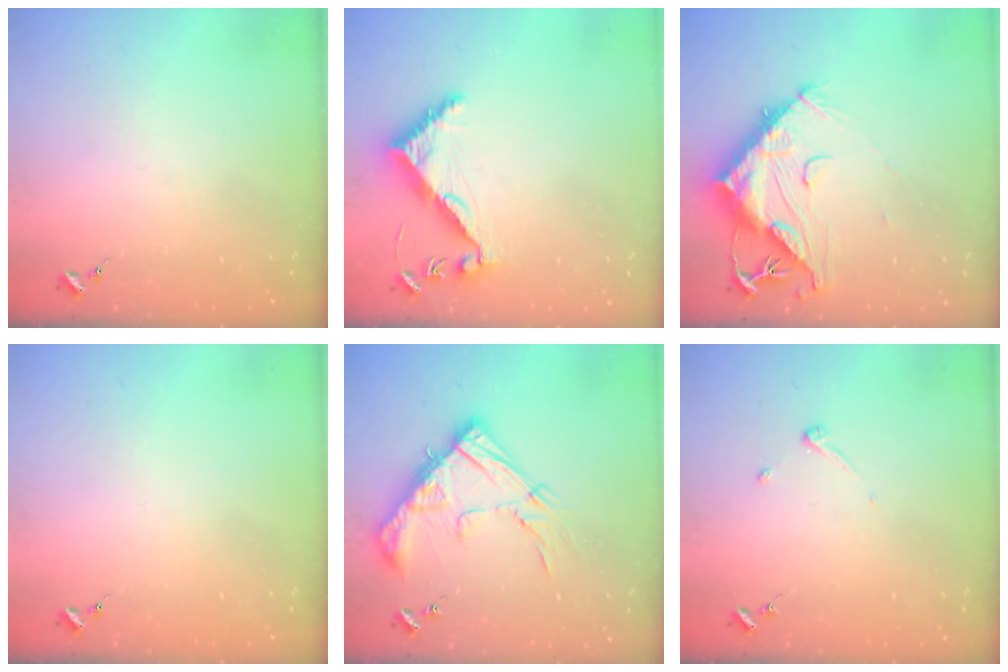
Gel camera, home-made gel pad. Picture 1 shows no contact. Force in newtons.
{"total": 7.5, "press": 7.4, "slide": 0.6}
{"total": 15.7, "press": 15.6, "slide": 1.4}
{"total": 0.0}
{"total": 19.5, "press": 19.4, "slide": 1.8}
{"total": 3.3, "press": 3.3, "slide": 0.4}